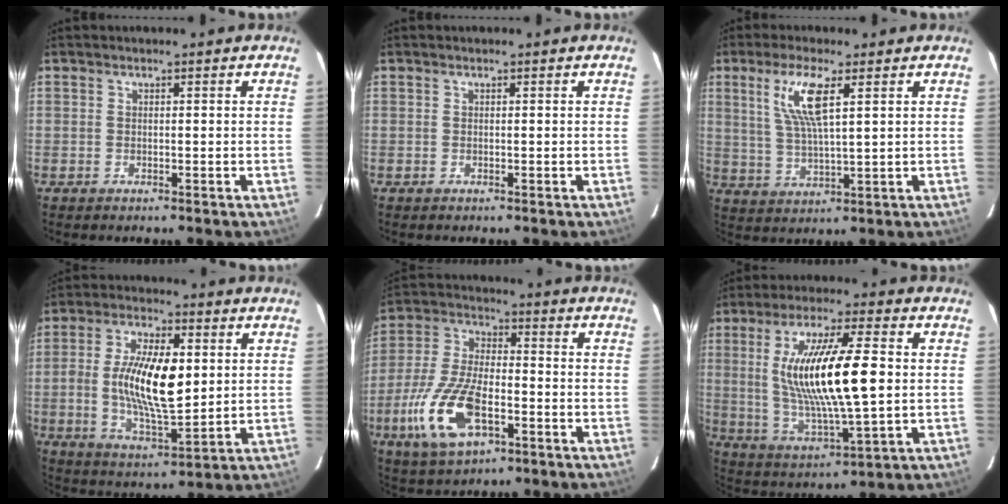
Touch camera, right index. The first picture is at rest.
{"total": 0.0}
{"total": 8.6, "force": [3.5, 1.4, 7.7], "torque": [-0.158, -0.001, 0.074]}
{"total": 14.9, "force": [1.0, 6.2, 13.6], "torque": [-0.252, -0.002, 0.021]}
{"total": 15.9, "force": [-6.4, 7.2, 12.7], "torque": [-0.284, -0.012, -0.117]}
{"total": 18.4, "force": [1.8, 3.6, 17.9], "torque": [-0.337, -0.008, 0.045]}